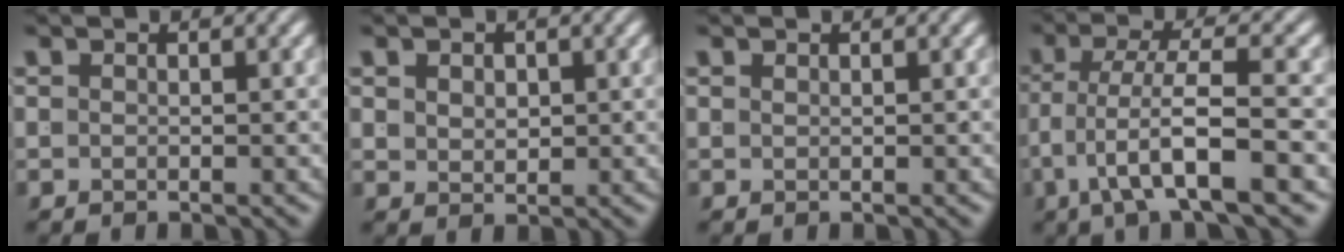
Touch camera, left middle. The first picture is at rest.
{"total": 1.1, "force": [0.6, 0.2, 0.9], "torque": [-0.012, -0.014, 0.027]}
{"total": 0.9, "force": [0.3, -0.8, -0.1], "torque": [0.011, -0.001, 0.010]}
{"total": 5.6, "force": [-2.0, 1.9, 4.9], "torque": [-0.104, -0.020, -0.025]}